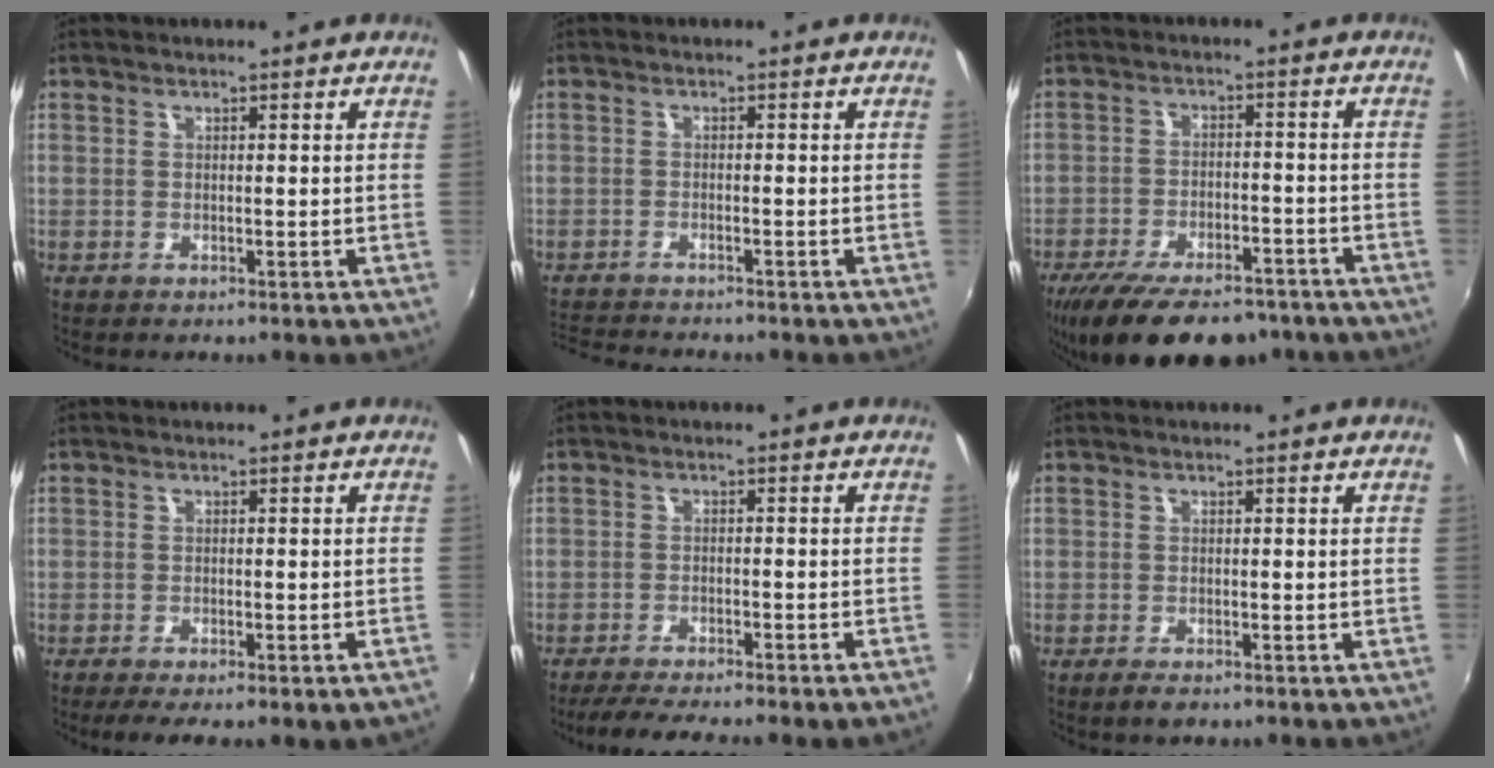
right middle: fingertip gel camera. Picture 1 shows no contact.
{"total": 5.8, "force": [-5.5, 0.2, 1.9], "torque": [-0.054, -0.012, -0.096]}
{"total": 18.5, "force": [-13.9, 7.4, 9.8], "torque": [-0.198, -0.025, -0.205]}
{"total": 5.2, "force": [-3.7, 0.3, 3.7], "torque": [-0.068, -0.015, -0.052]}
{"total": 8.0, "force": [-6.9, -0.6, 3.9], "torque": [-0.090, -0.012, -0.104]}
{"total": 2.1, "force": [-1.5, 0.7, 1.3], "torque": [-0.029, -0.006, -0.027]}